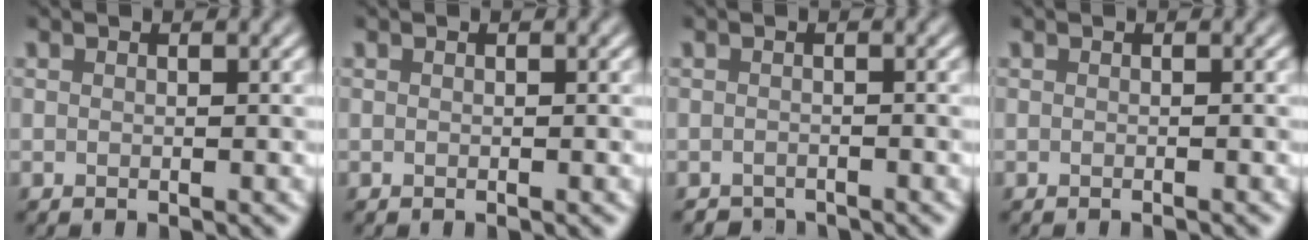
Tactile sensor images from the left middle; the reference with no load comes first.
{"total": 0.0}
{"total": 1.3, "force": [-1.3, 0.3, -0.2], "torque": [0.008, -0.002, -0.022]}
{"total": 0.6, "force": [-0.5, 0.0, 0.2], "torque": [-0.003, -0.002, -0.007]}